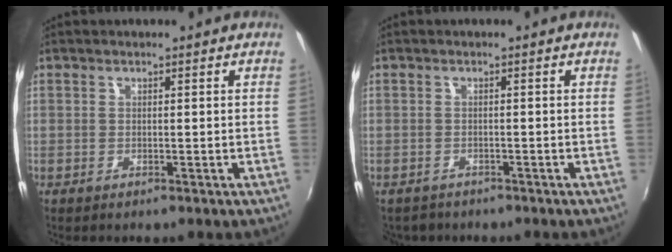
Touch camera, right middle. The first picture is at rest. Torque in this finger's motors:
{"motor_torque": [-0.31, -0.37, -0.03, 0.00]}